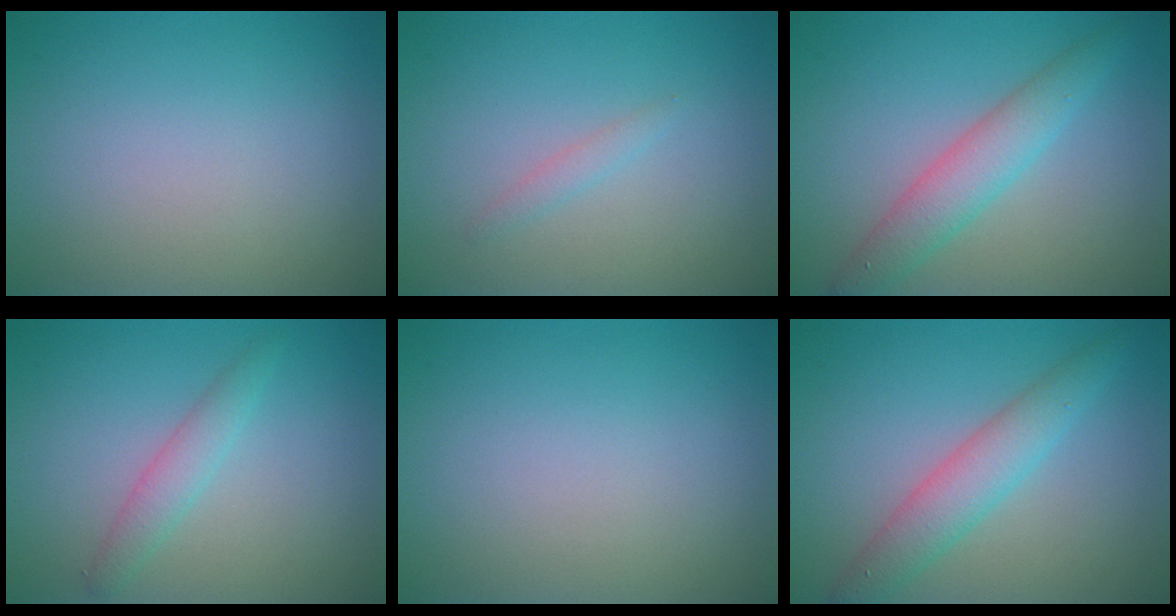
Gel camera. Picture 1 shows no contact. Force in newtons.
{"total": 0.9, "press": 0.9, "slide": 0.1}
{"total": 3.7, "press": 3.7, "slide": 0.1}
{"total": 2.0, "press": 2.0, "slide": 0.1}
{"total": 0.0}
{"total": 3.7, "press": 3.7, "slide": 0.1}